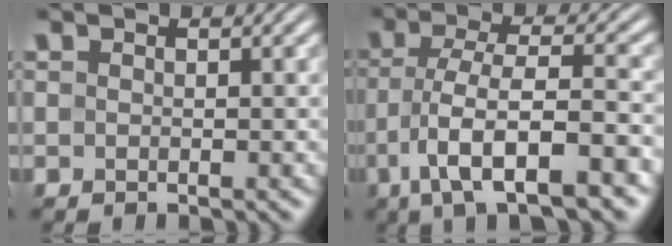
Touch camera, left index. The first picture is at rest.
{"total": 8.9, "force": [-4.1, 2.5, 7.5], "torque": [-0.130, 0.002, -0.073]}